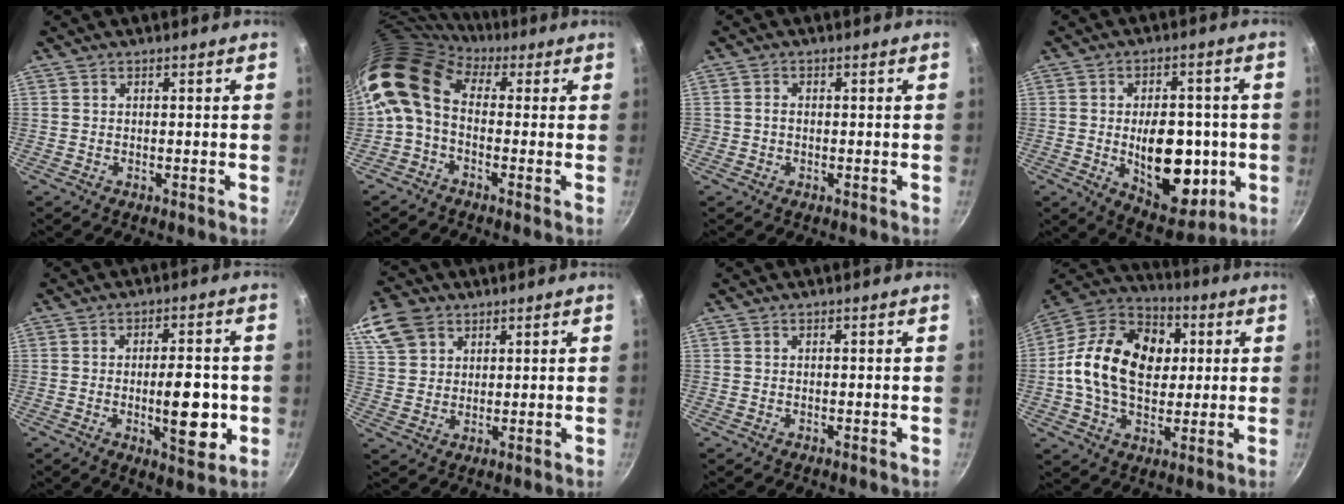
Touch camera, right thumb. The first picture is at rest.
{"total": 11.6, "force": [0.3, 7.9, 8.5], "torque": [-0.163, 0.027, -0.021]}
{"total": 1.4, "force": [-0.2, 1.2, 0.7], "torque": [-0.010, 0.008, -0.005]}
{"total": 17.1, "force": [-2.2, 10.1, 13.5], "torque": [-0.137, -0.003, -0.018]}
{"total": 10.6, "force": [-1.8, 4.1, 9.6], "torque": [-0.116, 0.000, -0.021]}
{"total": 10.8, "force": [5.8, 7.8, 4.6], "torque": [-0.086, -0.001, 0.112]}
{"total": 0.0}
{"total": 20.9, "force": [2.2, 14.7, 14.6], "torque": [-0.219, 0.021, 0.023]}